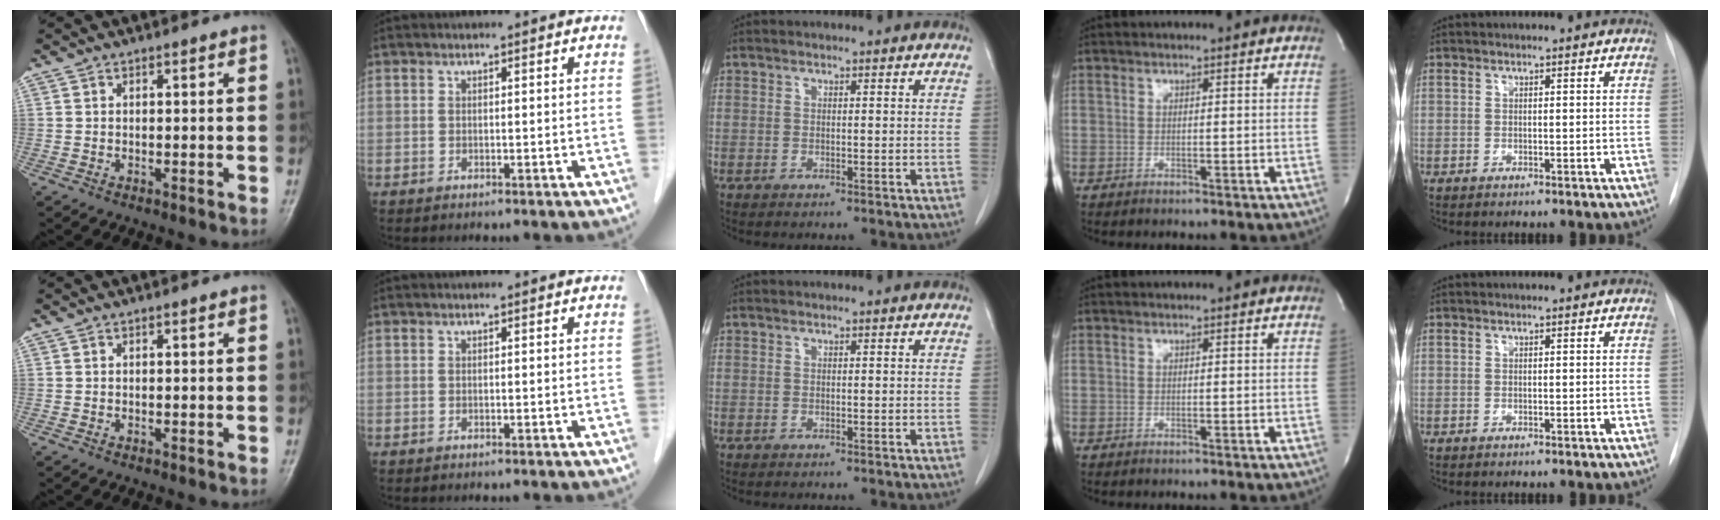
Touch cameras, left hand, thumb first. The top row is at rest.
{}